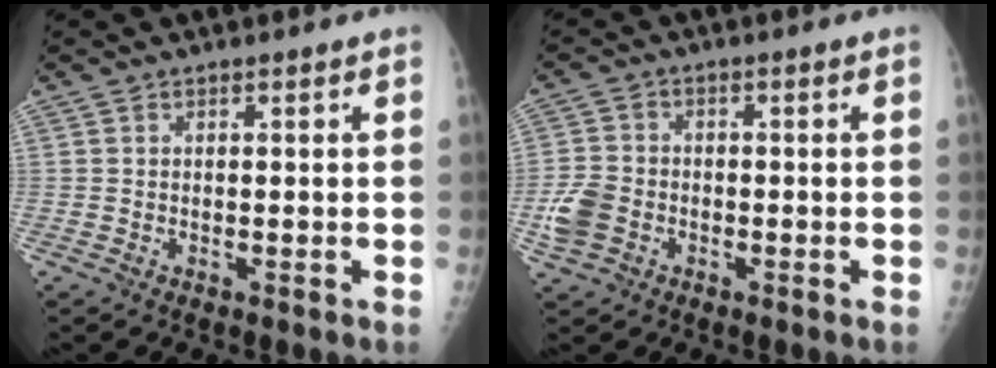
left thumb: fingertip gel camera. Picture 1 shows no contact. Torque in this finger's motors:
{"motor_torque": [0.00, 0.01, 0.34, 0.22, 0.01]}